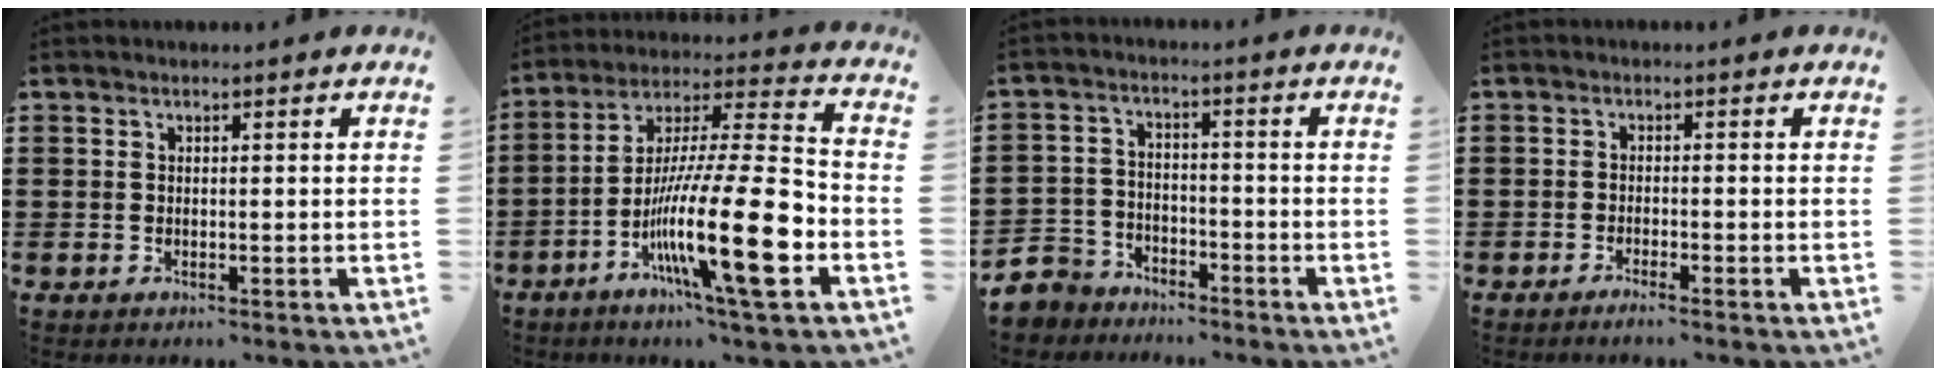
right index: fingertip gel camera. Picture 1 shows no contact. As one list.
[{"total": 21.5, "force": [-7.0, 3.6, 20.0], "torque": [-0.384, -0.008, -0.120]}, {"total": 5.2, "force": [-4.8, 2.0, 0.1], "torque": [-0.029, 0.002, -0.106]}, {"total": 1.4, "force": [-1.2, -0.2, 0.6], "torque": [-0.011, -0.005, -0.022]}]